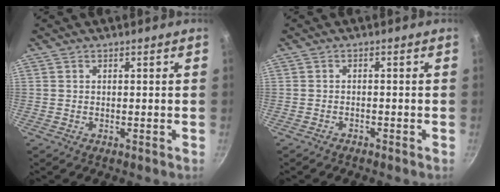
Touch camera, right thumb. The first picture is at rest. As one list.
[{"total": 0.9, "force": [-0.9, 0.1, 0.1], "torque": [-0.011, 0.012, -0.015]}]